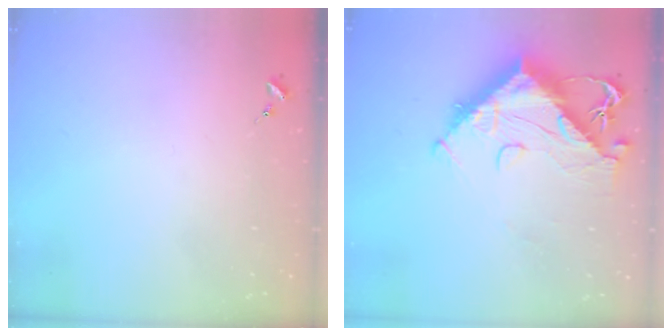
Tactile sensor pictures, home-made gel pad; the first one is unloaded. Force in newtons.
{"total": 17.1, "press": 17.0, "slide": 1.9}